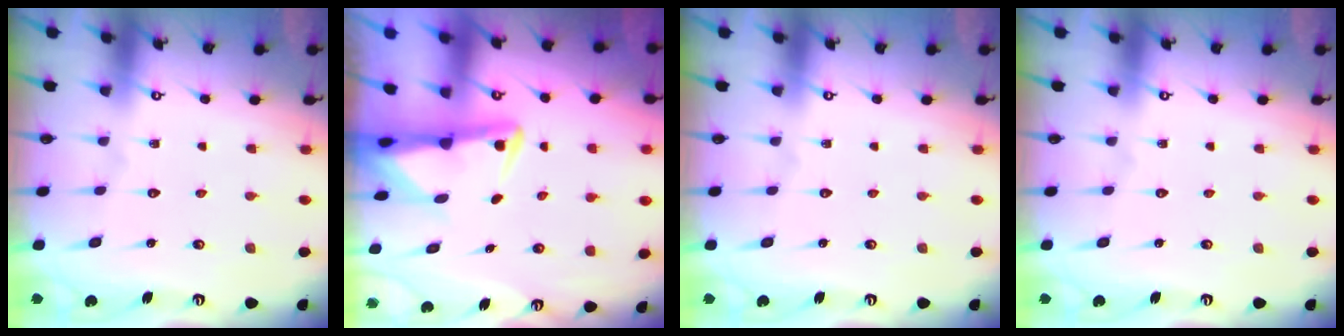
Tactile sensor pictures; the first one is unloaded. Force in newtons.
{"total": 3.8, "press": 3.7, "slide": 0.7}
{"total": 0.0}
{"total": 0.0}